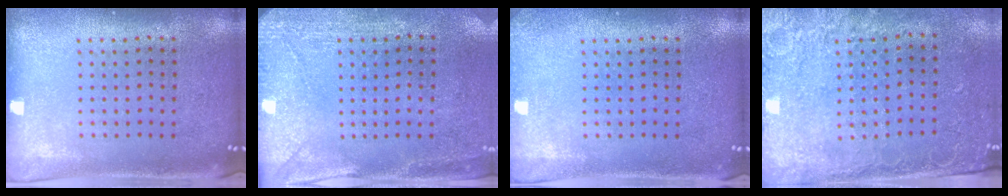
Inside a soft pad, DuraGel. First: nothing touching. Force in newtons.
{"total": 2.9, "press": 2.4, "slide": 1.6}
{"total": 1.1, "press": 1.1, "slide": 0.1}
{"total": 2.6, "press": 2.1, "slide": 1.5}